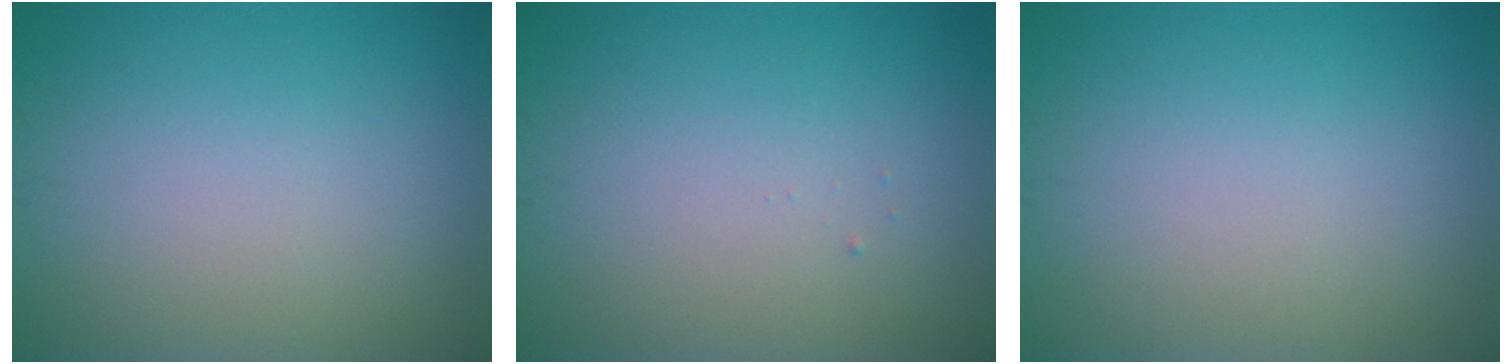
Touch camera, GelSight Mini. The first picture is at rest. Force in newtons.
{"total": 0.0}
{"total": 0.0}